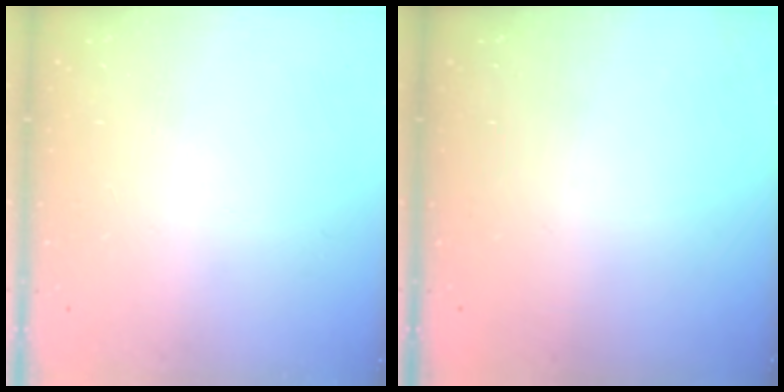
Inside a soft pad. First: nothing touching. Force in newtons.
{"total": 0.0}